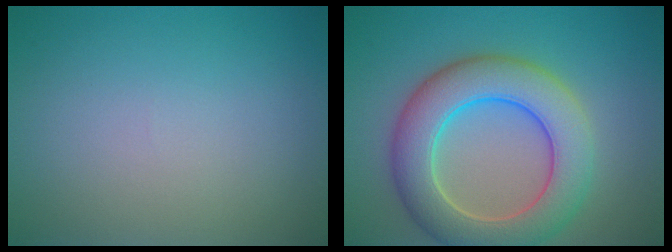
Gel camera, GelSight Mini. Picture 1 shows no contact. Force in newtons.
{"total": 8.3, "press": 8.2, "slide": 0.3}